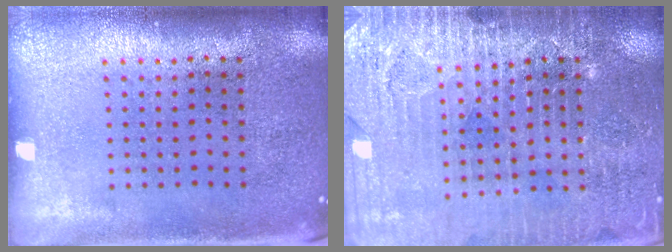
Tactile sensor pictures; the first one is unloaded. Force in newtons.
{"total": 3.3, "press": 3.2, "slide": 0.5}